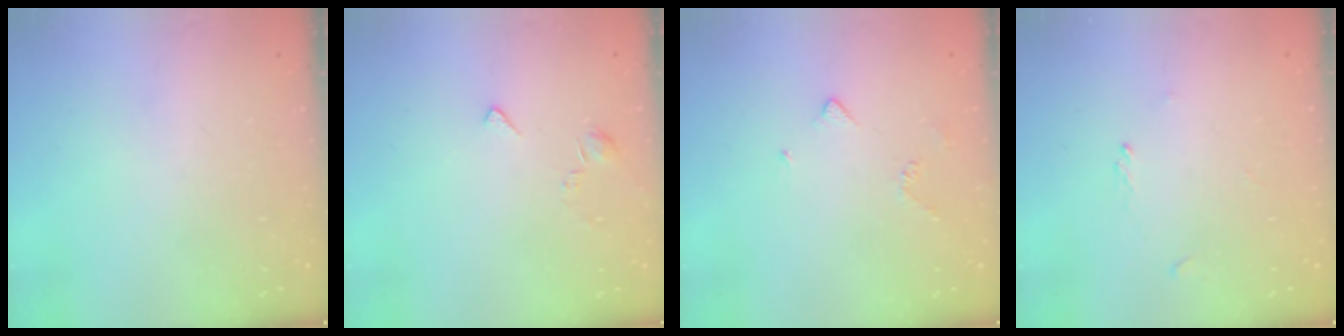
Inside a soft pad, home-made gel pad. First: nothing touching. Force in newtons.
{"total": 1.9, "press": 1.9, "slide": 0.4}
{"total": 3.3, "press": 3.2, "slide": 0.7}
{"total": 0.0}